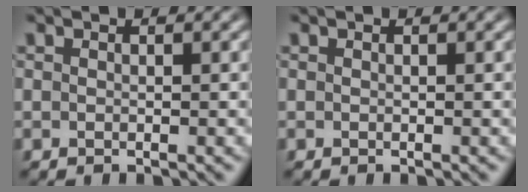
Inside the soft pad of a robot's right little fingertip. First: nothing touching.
{"total": 0.0}